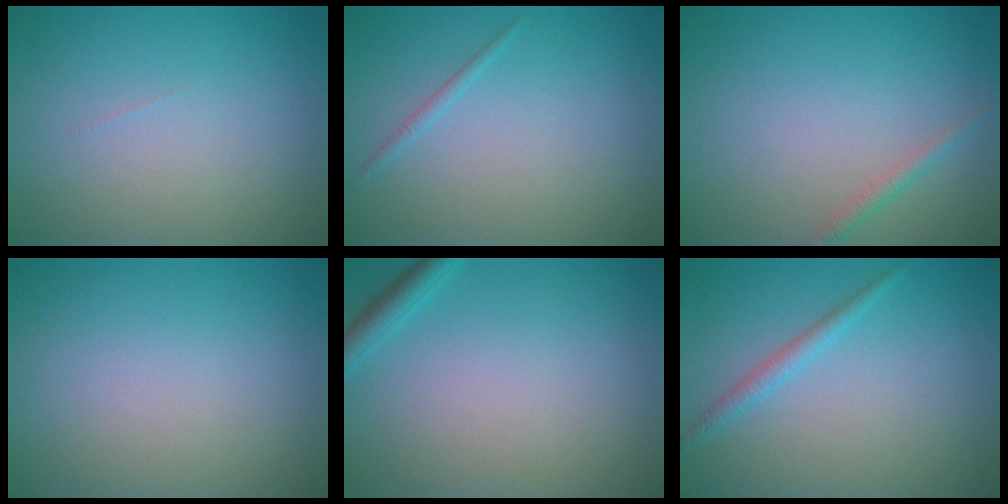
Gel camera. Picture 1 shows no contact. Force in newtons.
{"total": 0.7, "press": 0.7, "slide": 0.1}
{"total": 1.2, "press": 1.2, "slide": 0.0}
{"total": 0.0}
{"total": 1.7, "press": 1.7, "slide": 0.1}
{"total": 1.5, "press": 1.5, "slide": 0.1}